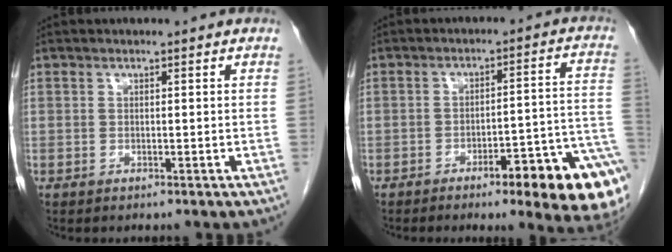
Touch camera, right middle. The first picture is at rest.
{"total": 15.2, "force": [-8.5, 1.4, 12.5], "torque": [-0.076, 0.029, -0.108]}